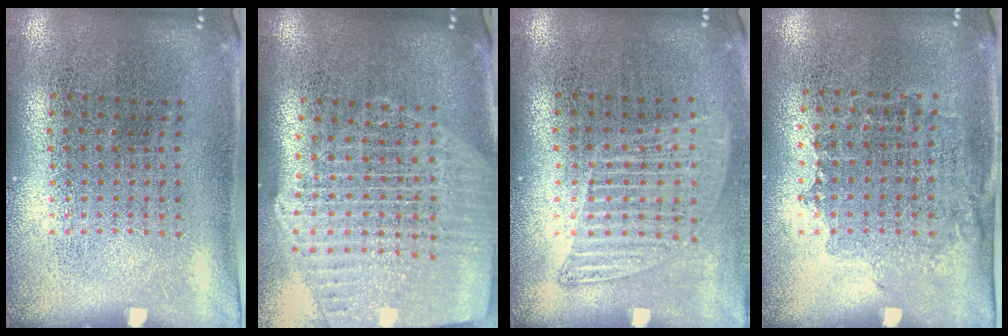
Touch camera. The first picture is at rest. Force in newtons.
{"total": 2.6, "press": 2.2, "slide": 1.4}
{"total": 1.3, "press": 1.1, "slide": 0.6}
{"total": 1.1, "press": 0.9, "slide": 0.5}